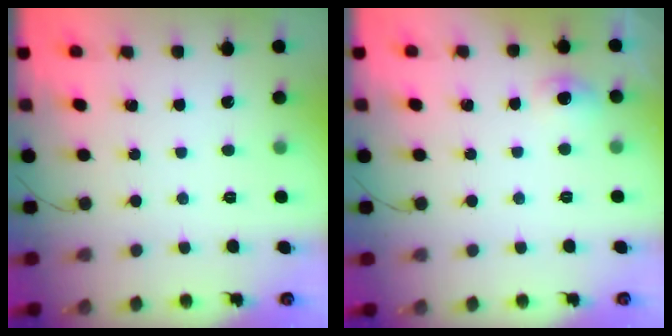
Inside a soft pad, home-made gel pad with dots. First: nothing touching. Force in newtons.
{"total": 5.4, "press": 5.1, "slide": 1.7}